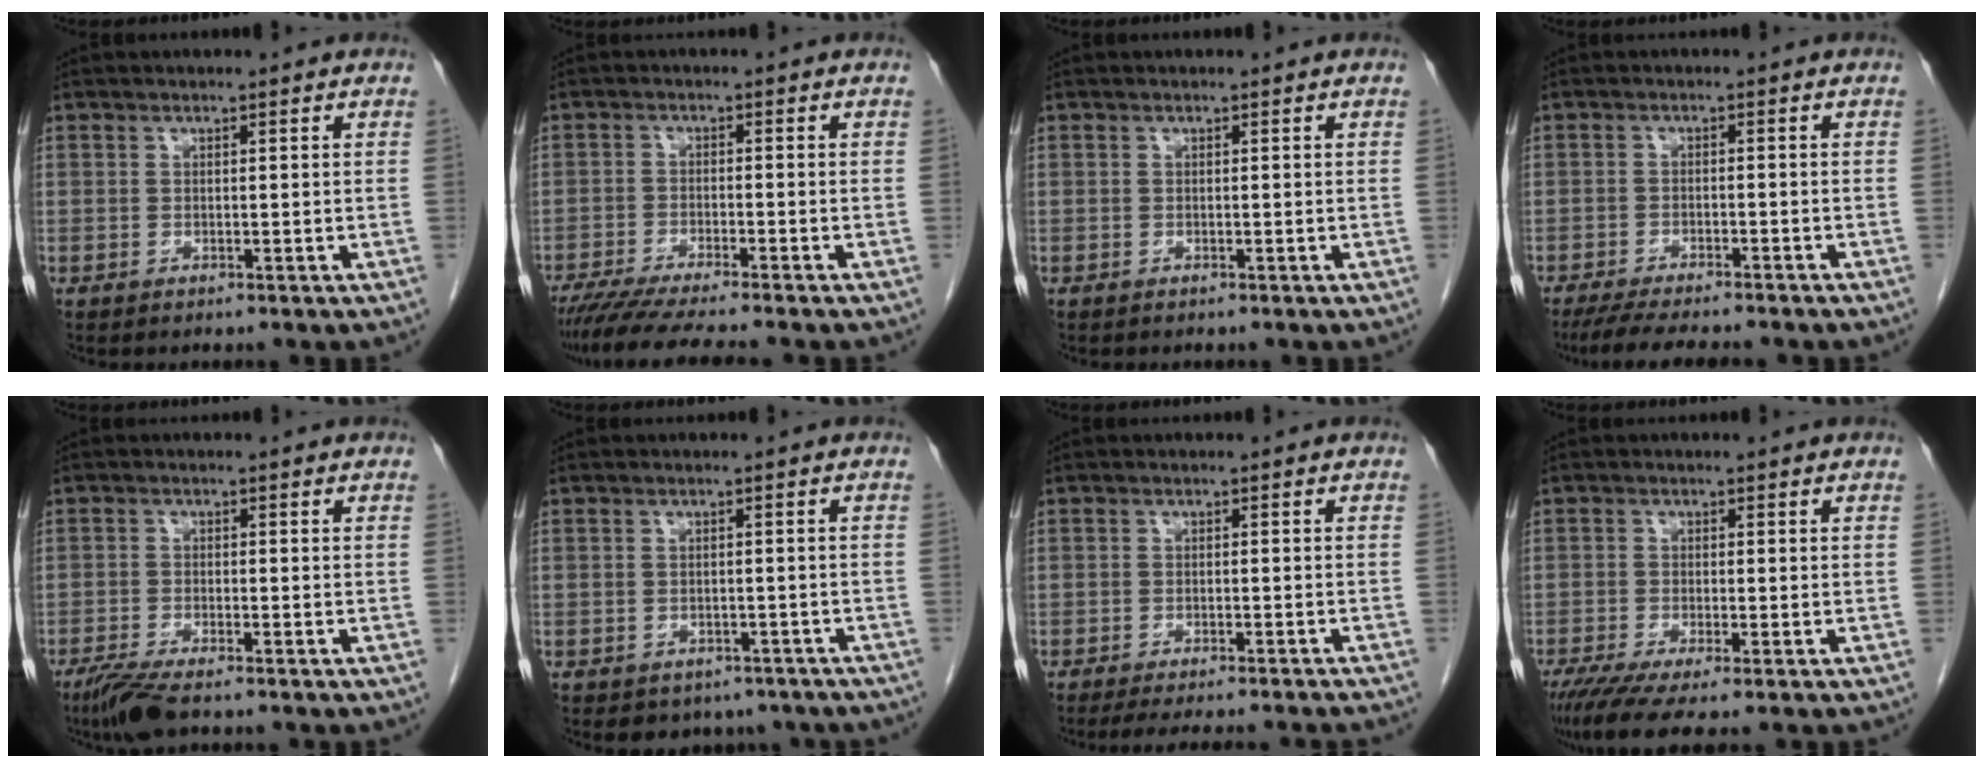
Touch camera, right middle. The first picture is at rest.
{"total": 9.4, "force": [-8.1, -0.5, 4.7], "torque": [-0.061, -0.025, -0.129]}
{"total": 0.0}
{"total": 10.8, "force": [-9.2, 1.6, 5.3], "torque": [-0.076, -0.015, -0.131]}
{"total": 5.0, "force": [-3.9, 0.7, 3.1], "torque": [-0.062, -0.013, -0.071]}
{"total": 7.5, "force": [-5.9, 4.3, 1.6], "torque": [-0.012, 0.006, -0.061]}
{"total": 12.3, "force": [-11.1, 1.0, 5.2], "torque": [-0.062, -0.013, -0.137]}
{"total": 6.8, "force": [-5.1, 0.4, 4.5], "torque": [-0.070, -0.017, -0.086]}